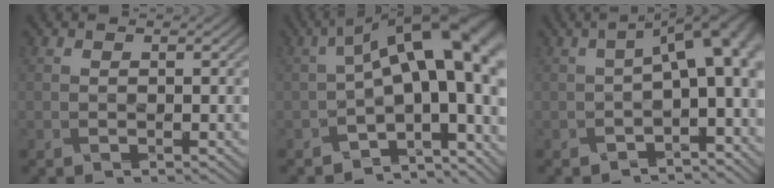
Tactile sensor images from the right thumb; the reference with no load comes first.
{"total": 16.4, "force": [-1.0, 8.1, 14.2], "torque": [-0.197, -0.012, 0.008]}
{"total": 10.2, "force": [-0.6, 5.2, 8.7], "torque": [-0.108, -0.003, 0.000]}